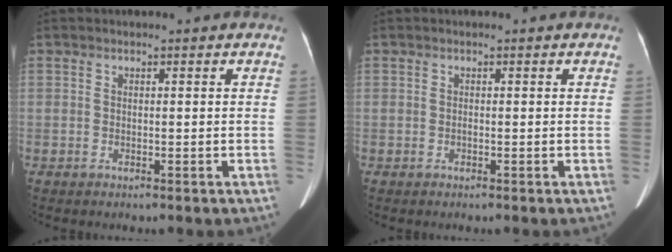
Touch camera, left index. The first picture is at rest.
{"total": 0.0}